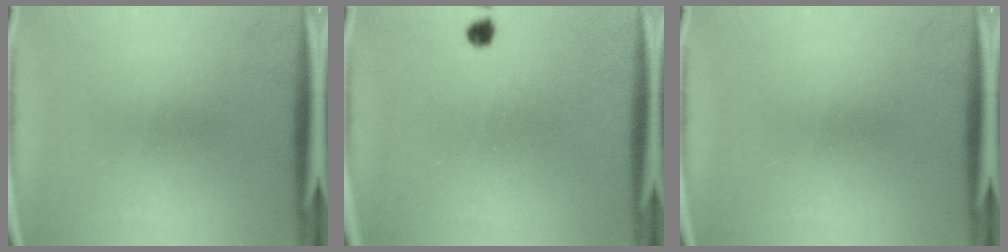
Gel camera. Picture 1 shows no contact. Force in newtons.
{"total": 1.4}
{"total": 0.0}